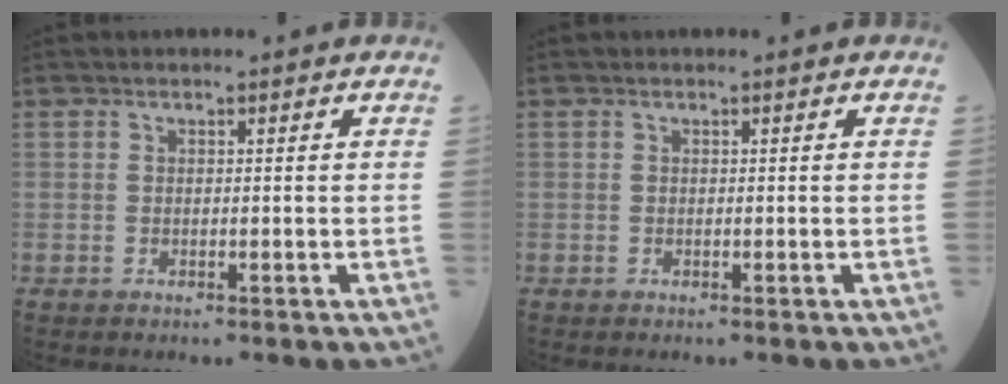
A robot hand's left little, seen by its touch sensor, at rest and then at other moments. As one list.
[{"total": 0.0}]